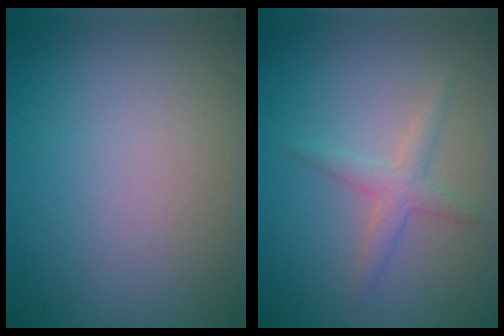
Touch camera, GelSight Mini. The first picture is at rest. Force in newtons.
{"total": 1.9, "press": 1.9, "slide": 0.0}